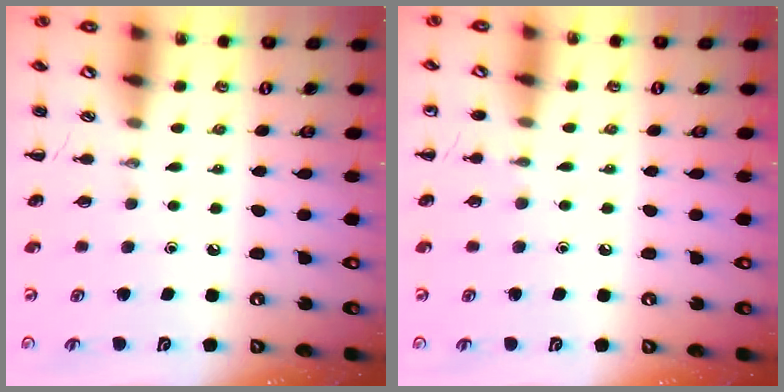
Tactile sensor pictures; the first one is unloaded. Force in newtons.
{"total": 3.7, "press": 3.5, "slide": 1.2}